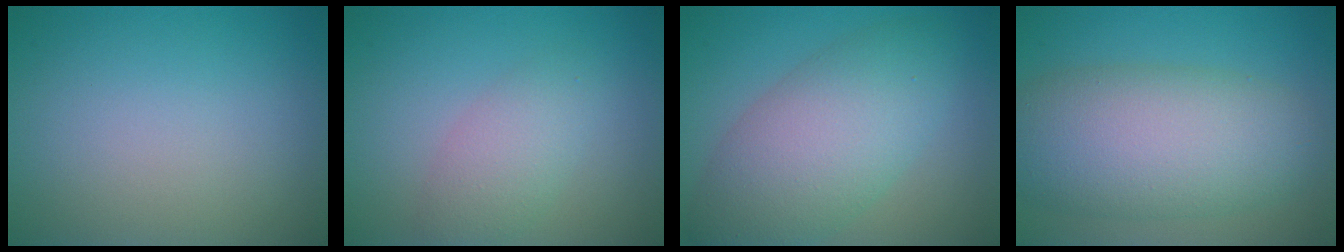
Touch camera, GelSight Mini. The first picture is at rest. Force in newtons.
{"total": 3.0, "press": 3.0, "slide": 0.1}
{"total": 7.9, "press": 7.9, "slide": 0.2}
{"total": 9.5, "press": 9.5, "slide": 0.4}